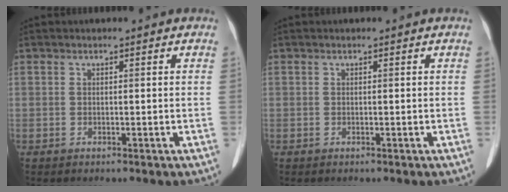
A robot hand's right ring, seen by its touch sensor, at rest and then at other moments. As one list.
[{"total": 0.0}]